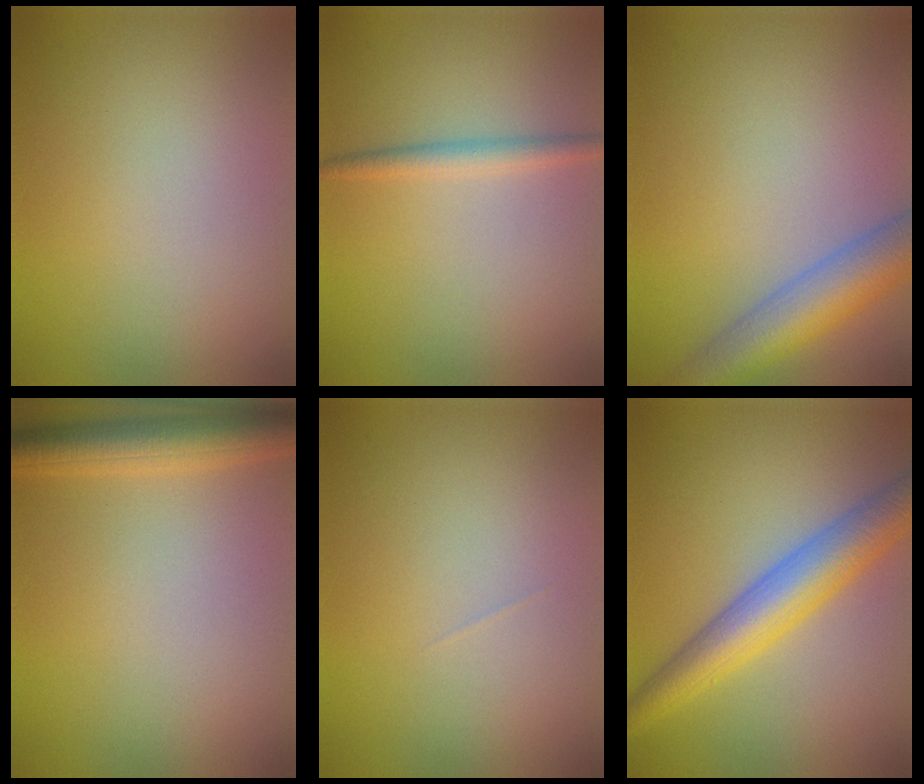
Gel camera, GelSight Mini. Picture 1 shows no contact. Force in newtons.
{"total": 1.7, "press": 1.7, "slide": 0.1}
{"total": 6.4, "press": 6.4, "slide": 0.3}
{"total": 4.5, "press": 4.5, "slide": 0.3}
{"total": 0.0}
{"total": 6.4, "press": 6.4, "slide": 0.2}